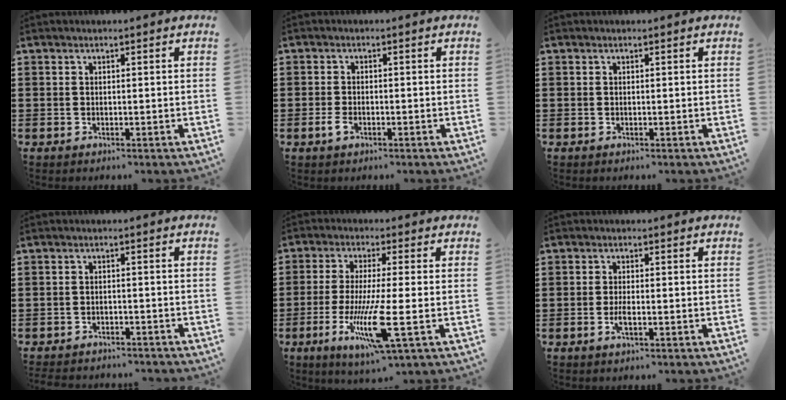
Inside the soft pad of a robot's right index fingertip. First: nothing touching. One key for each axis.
{"total": 1.9, "fx": -0.9, "fy": 0.9, "fz": 1.4, "tx": -0.042, "ty": -0.007, "tz": -0.021}
{"total": 0.0}
{"total": 2.1, "fx": -2.1, "fy": 0.2, "fz": -0.1, "tx": -0.004, "ty": -0.001, "tz": -0.045}
{"total": 11.5, "fx": -3.5, "fy": 0.9, "fz": 10.9, "tx": -0.226, "ty": -0.028, "tz": -0.066}
{"total": 2.0, "fx": -0.9, "fy": 0.4, "fz": 1.7, "tx": -0.039, "ty": -0.002, "tz": -0.018}